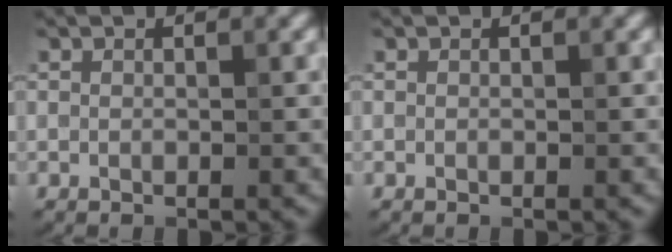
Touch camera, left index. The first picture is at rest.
{"total": 0.0}